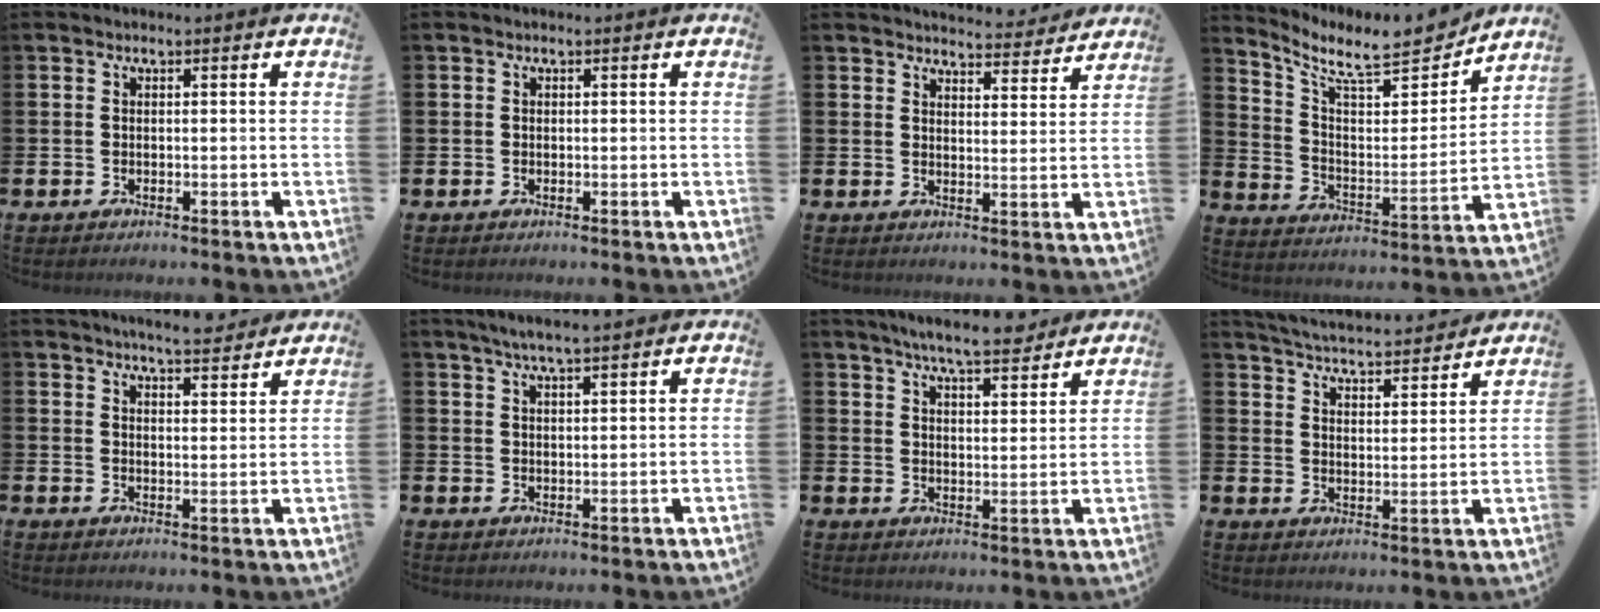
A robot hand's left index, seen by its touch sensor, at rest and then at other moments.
{"total": 0.0}
{"total": 4.6, "force": [4.6, 0.6, 0.1], "torque": [-0.008, -0.033, 0.081]}
{"total": 9.2, "force": [8.2, 2.3, 3.4], "torque": [-0.096, -0.065, 0.141]}
{"total": 5.1, "force": [5.1, 0.1, 1.0], "torque": [-0.023, -0.026, 0.090]}
{"total": 4.2, "force": [3.8, 0.2, 1.9], "torque": [-0.045, -0.006, 0.068]}
{"total": 6.8, "force": [6.4, 0.5, 2.1], "torque": [-0.048, -0.030, 0.113]}
{"total": 5.0, "force": [5.0, 0.3, 0.5], "torque": [-0.037, -0.040, 0.085]}